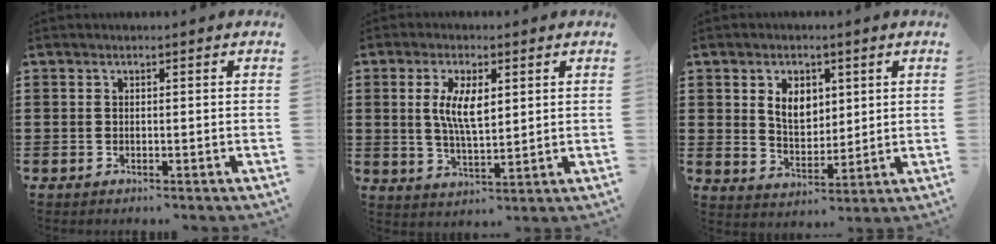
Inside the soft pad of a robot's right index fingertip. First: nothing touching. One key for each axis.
{"total": 6.5, "fx": 1.4, "fy": 2.4, "fz": 5.8, "tx": -0.117, "ty": 0.006, "tz": 0.024}
{"total": 5.7, "fx": 1.8, "fy": 4.0, "fz": 3.6, "tx": -0.069, "ty": 0.007, "tz": 0.028}